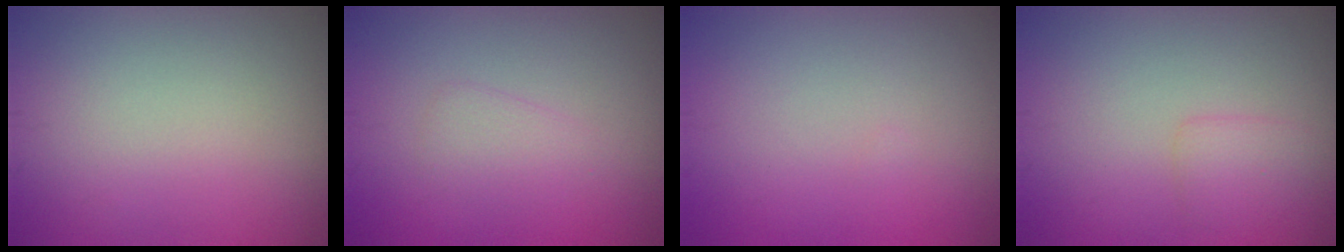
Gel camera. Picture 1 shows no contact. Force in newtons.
{"total": 1.4, "press": 1.4, "slide": 0.1}
{"total": 0.0}
{"total": 1.4, "press": 1.4, "slide": 0.1}